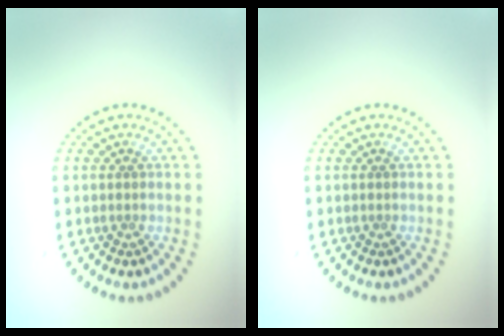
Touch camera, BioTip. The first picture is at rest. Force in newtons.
{"total": 0.0}